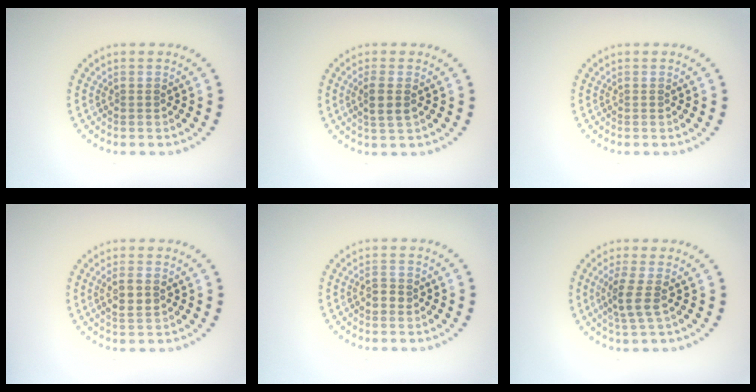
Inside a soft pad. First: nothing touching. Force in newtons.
{"total": 2.0, "press": 1.8, "slide": 0.8}
{"total": 0.0}
{"total": 2.1, "press": 2.0, "slide": 0.6}
{"total": 1.3, "press": 1.3, "slide": 0.0}
{"total": 2.5, "press": 1.9, "slide": 1.5}